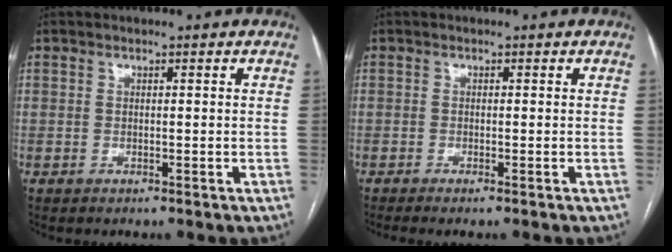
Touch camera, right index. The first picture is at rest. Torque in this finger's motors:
{"motor_torque": [0.27, -0.02, -0.07, 0.00]}